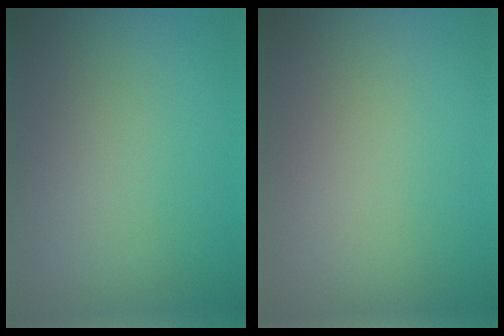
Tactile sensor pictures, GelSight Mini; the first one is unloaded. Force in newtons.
{"total": 0.0}